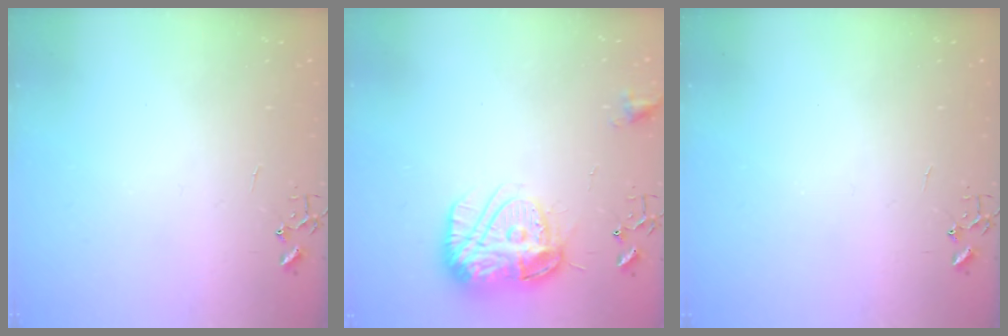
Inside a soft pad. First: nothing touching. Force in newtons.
{"total": 16.8, "press": 16.7, "slide": 1.5}
{"total": 0.0}